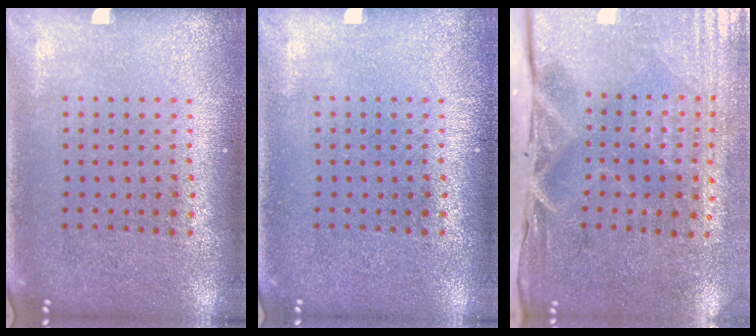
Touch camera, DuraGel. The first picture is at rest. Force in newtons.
{"total": 0.5, "press": 0.5, "slide": 0.1}
{"total": 5.0, "press": 4.2, "slide": 2.7}